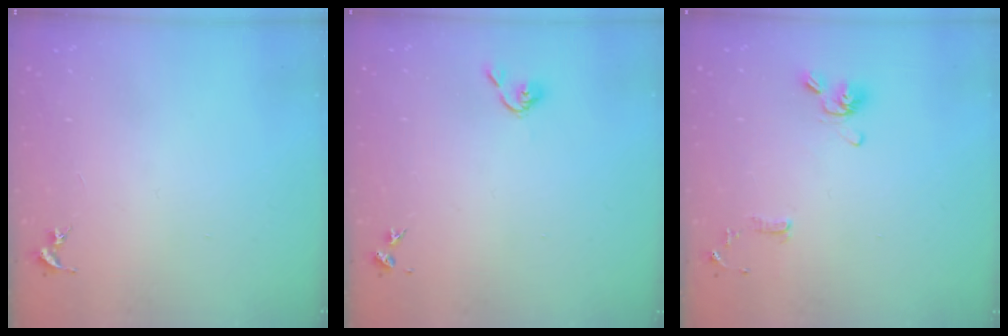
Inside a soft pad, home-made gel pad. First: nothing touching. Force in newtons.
{"total": 3.7, "press": 3.6, "slide": 0.7}
{"total": 10.8, "press": 10.6, "slide": 1.9}